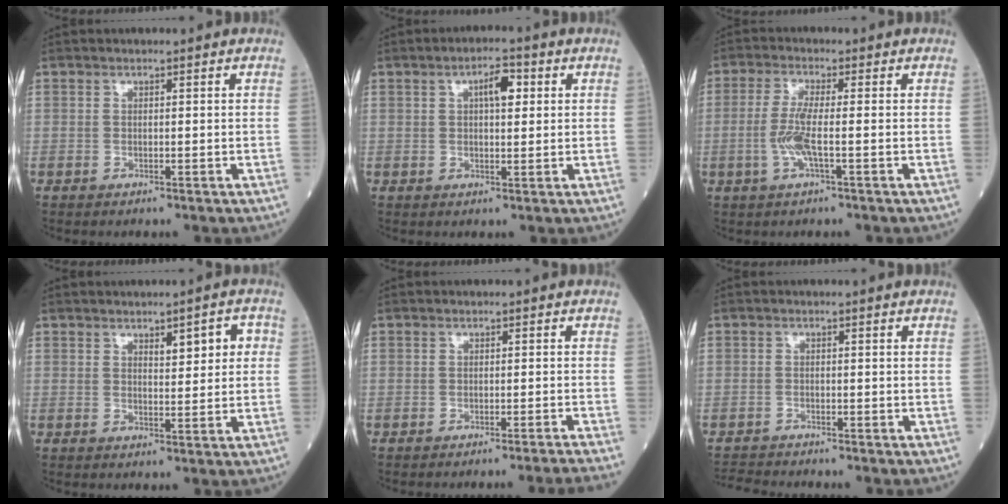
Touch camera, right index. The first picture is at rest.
{"total": 4.2, "force": [1.3, 1.4, 3.7], "torque": [-0.060, 0.010, 0.019]}
{"total": 4.8, "force": [-1.1, 0.1, 4.7], "torque": [-0.109, -0.006, -0.026]}
{"total": 4.3, "force": [1.5, 1.4, 3.8], "torque": [-0.051, 0.009, 0.023]}
{"total": 5.9, "force": [-5.2, -2.4, 1.5], "torque": [0.000, -0.012, -0.062]}
{"total": 3.0, "force": [-3.0, 0.1, -0.3], "torque": [0.005, -0.016, -0.056]}